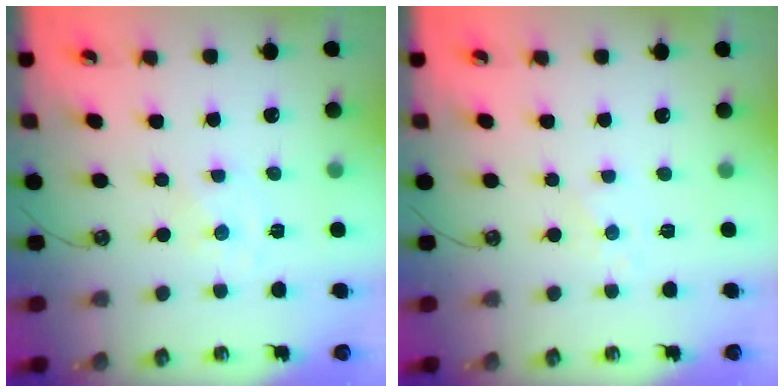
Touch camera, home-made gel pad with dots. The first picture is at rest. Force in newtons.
{"total": 3.5, "press": 3.5, "slide": 0.4}